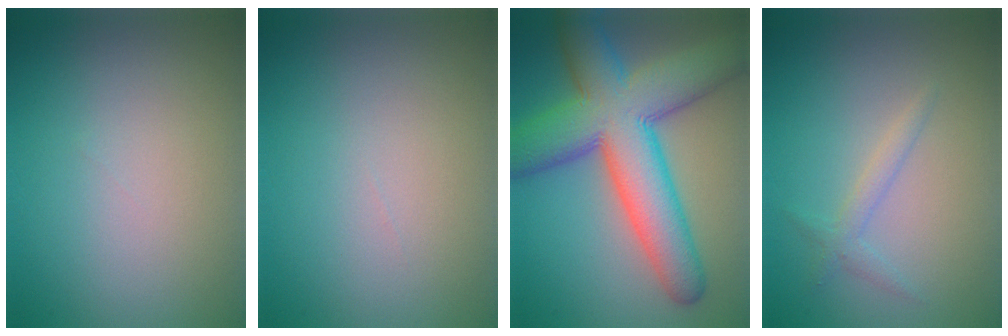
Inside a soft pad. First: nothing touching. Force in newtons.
{"total": 0.0}
{"total": 11.9, "press": 11.9, "slide": 0.6}
{"total": 1.3, "press": 1.3, "slide": 0.1}